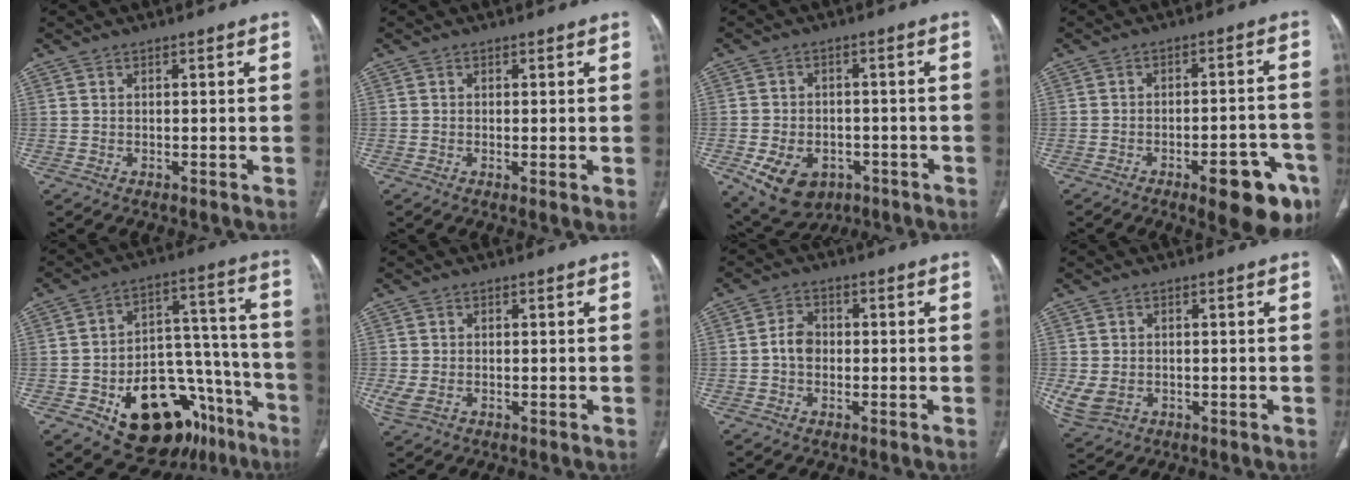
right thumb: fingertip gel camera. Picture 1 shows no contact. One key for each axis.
{"total": 1.7, "fx": -0.1, "fy": 0.4, "fz": 1.6, "tx": -0.034, "ty": -0.007, "tz": -0.005}
{"total": 13.0, "fx": -5.5, "fy": 9.3, "fz": 7.2, "tx": -0.122, "ty": 0.020, "tz": -0.070}
{"total": 13.3, "fx": -6.9, "fy": 4.8, "fz": 10.3, "tx": -0.102, "ty": 0.037, "tz": -0.083}
{"total": 23.9, "fx": -12.1, "fy": 14.1, "fz": 15.1, "tx": -0.161, "ty": 0.099, "tz": -0.167}
{"total": 3.2, "fx": -0.6, "fy": 2.1, "fz": 2.4, "tx": -0.064, "ty": 0.001, "tz": -0.006}
{"total": 3.8, "fx": -0.5, "fy": 3.0, "fz": 2.3, "tx": -0.033, "ty": 0.013, "tz": -0.016}
{"total": 6.1, "fx": -0.9, "fy": 4.6, "fz": 3.9, "tx": -0.086, "ty": -0.001, "tz": -0.004}